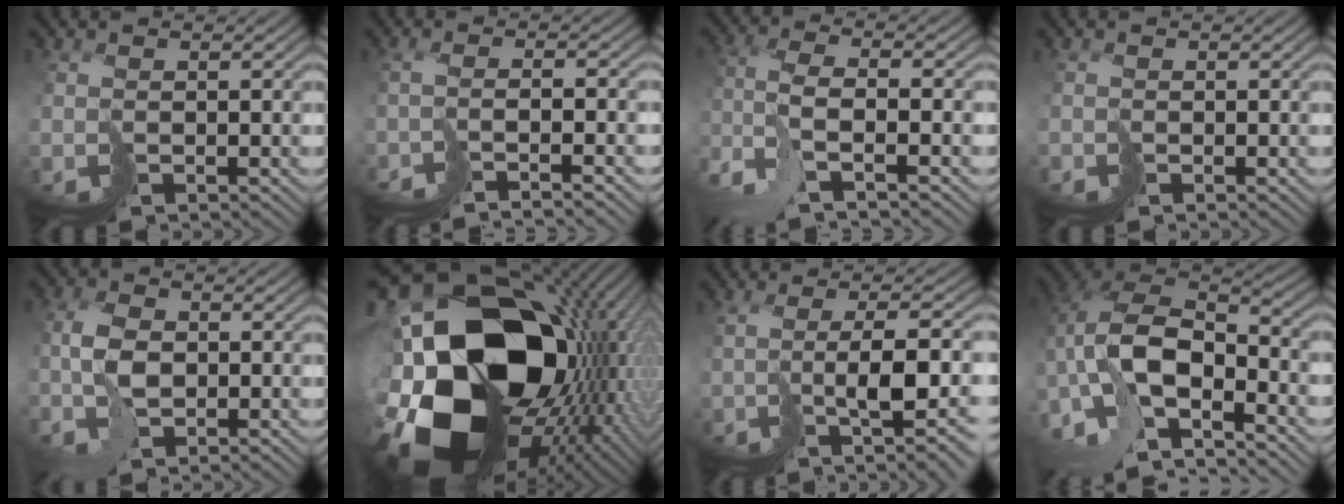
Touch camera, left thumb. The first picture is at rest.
{"total": 4.5, "force": [-3.7, -0.4, 2.5], "torque": [-0.036, -0.004, -0.063]}
{"total": 7.7, "force": [-4.8, 1.2, 5.9], "torque": [-0.131, -0.006, -0.098]}
{"total": 0.7, "force": [-0.6, 0.0, -0.4], "torque": [0.016, -0.001, -0.015]}
{"total": 4.4, "force": [-0.7, 2.6, 3.4], "torque": [-0.078, 0.005, -0.019]}
{"total": 23.0, "force": [-1.4, 15.8, 16.5], "torque": [-0.339, -0.023, -0.012]}
{"total": 7.4, "force": [-1.1, 1.3, 7.3], "torque": [-0.117, -0.004, -0.014]}
{"total": 13.3, "force": [-6.3, 6.5, 9.8], "torque": [-0.226, -0.014, -0.119]}